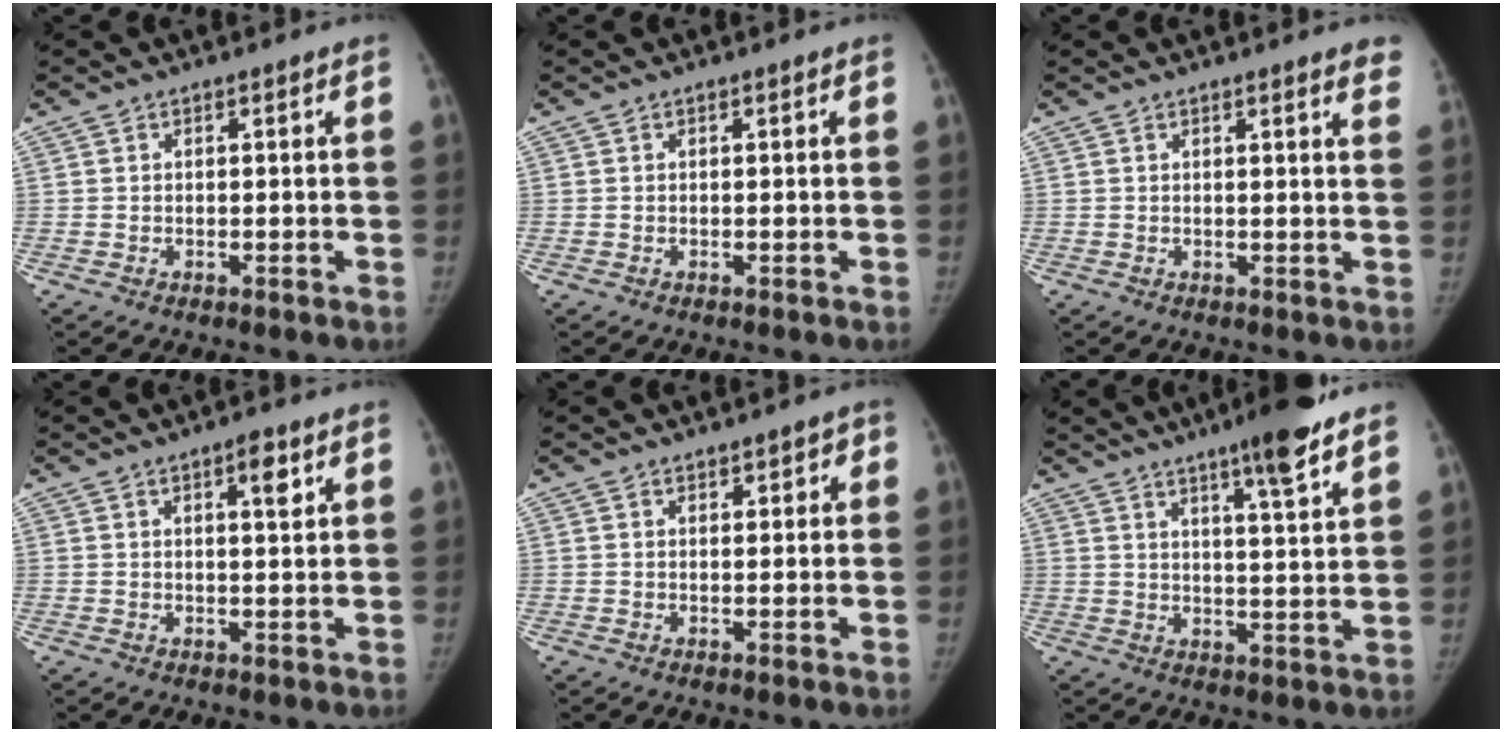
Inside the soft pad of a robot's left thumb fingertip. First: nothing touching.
{"total": 0.0}
{"total": 4.3, "force": [3.4, 0.7, 2.6], "torque": [-0.017, -0.009, 0.025]}
{"total": 3.7, "force": [1.8, 1.1, 3.1], "torque": [-0.037, -0.007, 0.025]}
{"total": 2.3, "force": [1.1, 1.4, 1.4], "torque": [0.001, -0.001, 0.013]}
{"total": 10.5, "force": [7.1, 1.1, 7.6], "torque": [-0.102, -0.035, 0.103]}